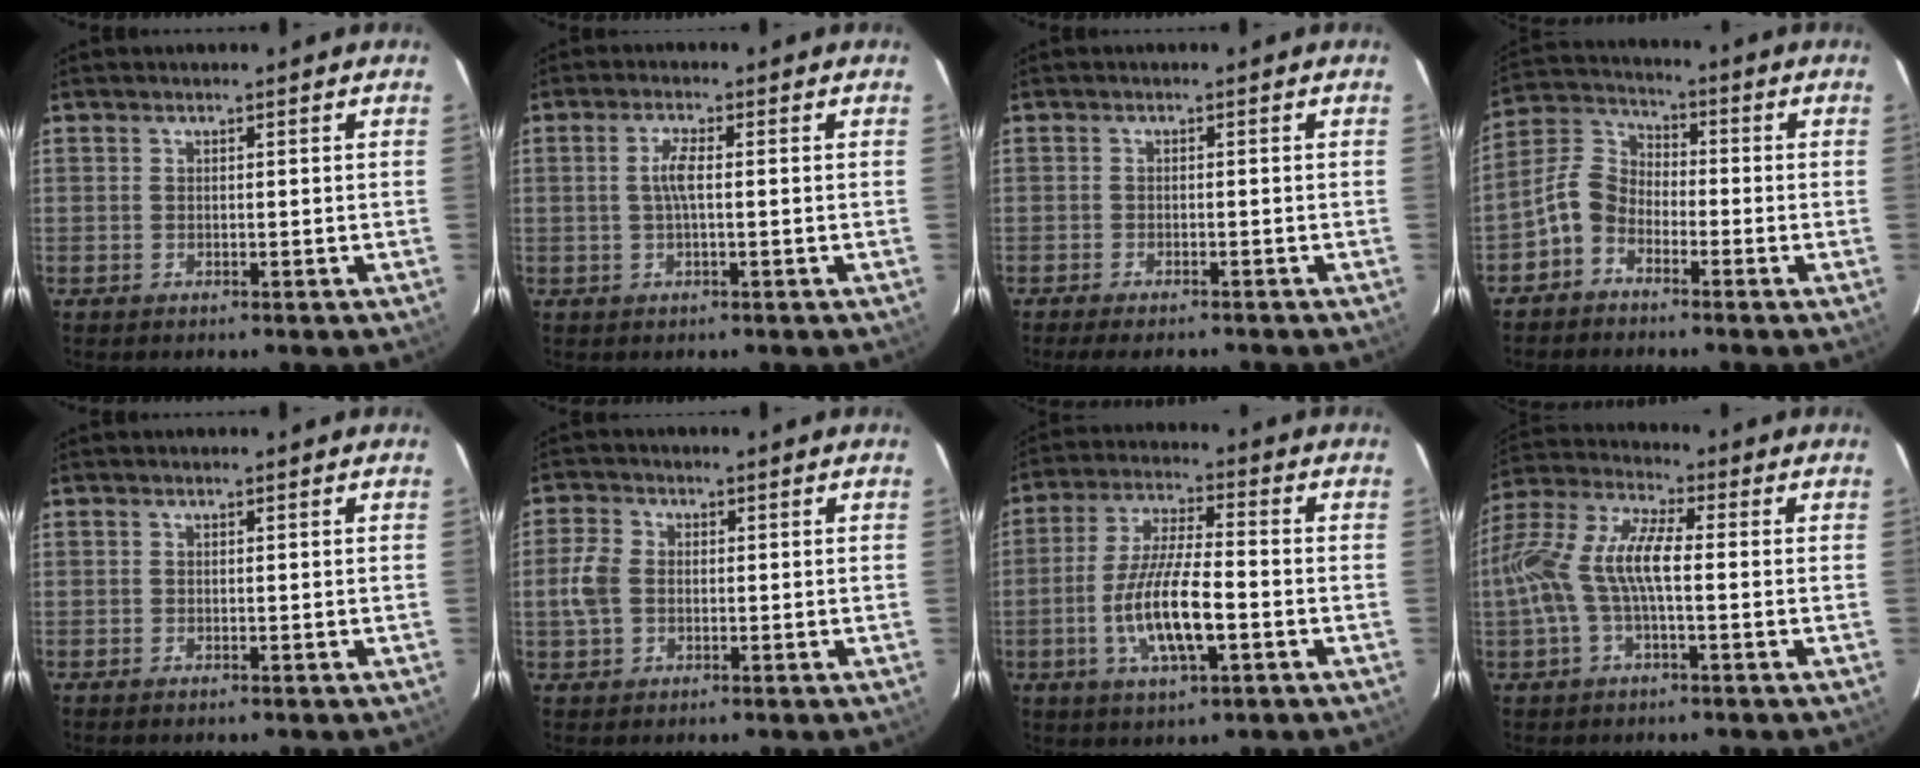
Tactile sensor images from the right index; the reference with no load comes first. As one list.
[{"total": 3.1, "force": [0.0, 0.4, 3.1], "torque": [-0.062, 0.004, 0.000]}, {"total": 6.3, "force": [-5.5, 1.1, 2.7], "torque": [-0.062, -0.016, -0.086]}, {"total": 6.6, "force": [-3.9, 4.4, 3.0], "torque": [-0.067, 0.022, -0.089]}, {"total": 0.0}, {"total": 5.1, "force": [-0.6, 3.9, 3.2], "torque": [-0.076, 0.009, -0.010]}, {"total": 12.3, "force": [-3.6, 3.0, 11.4], "torque": [-0.226, -0.007, -0.066]}, {"total": 13.5, "force": [-1.3, 4.5, 12.6], "torque": [-0.260, 0.013, -0.031]}]